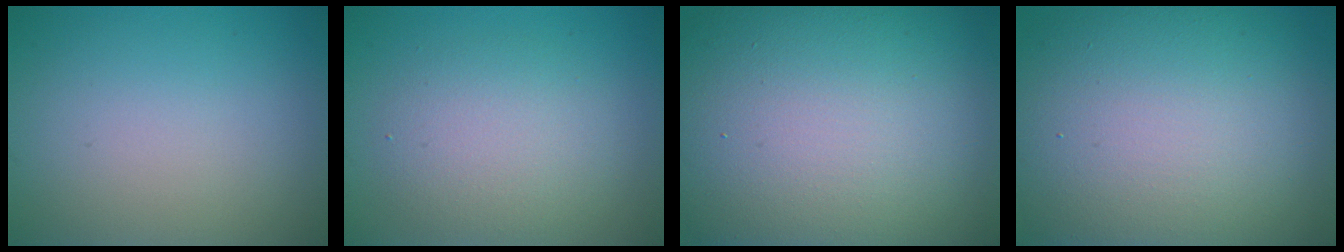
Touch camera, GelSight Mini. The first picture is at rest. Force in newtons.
{"total": 4.2, "press": 4.2, "slide": 0.1}
{"total": 22.7, "press": 22.7, "slide": 1.2}
{"total": 16.5, "press": 16.4, "slide": 1.1}